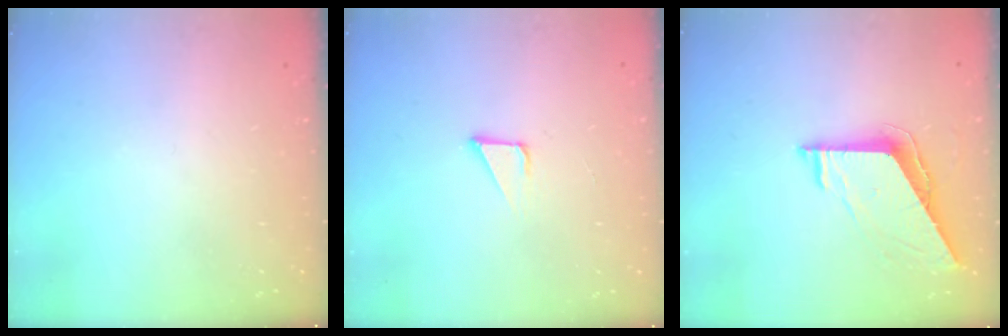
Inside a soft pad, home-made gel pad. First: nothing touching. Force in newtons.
{"total": 2.2, "press": 2.2, "slide": 0.2}
{"total": 7.6, "press": 7.6, "slide": 0.7}